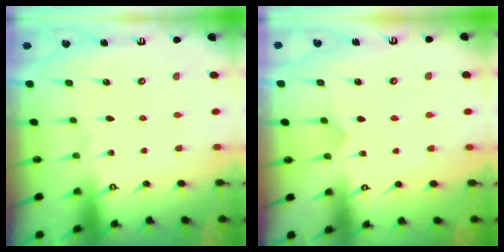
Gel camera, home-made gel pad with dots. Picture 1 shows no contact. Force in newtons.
{"total": 2.5, "press": 2.5, "slide": 0.2}